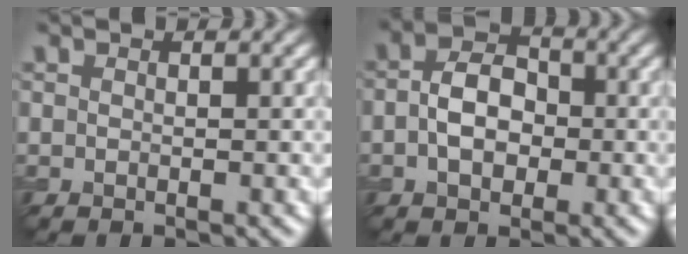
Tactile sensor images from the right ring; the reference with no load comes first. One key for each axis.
{"total": 4.3, "fx": -0.4, "fy": 3.0, "fz": 3.1, "tx": -0.054, "ty": 0.003, "tz": -0.013}